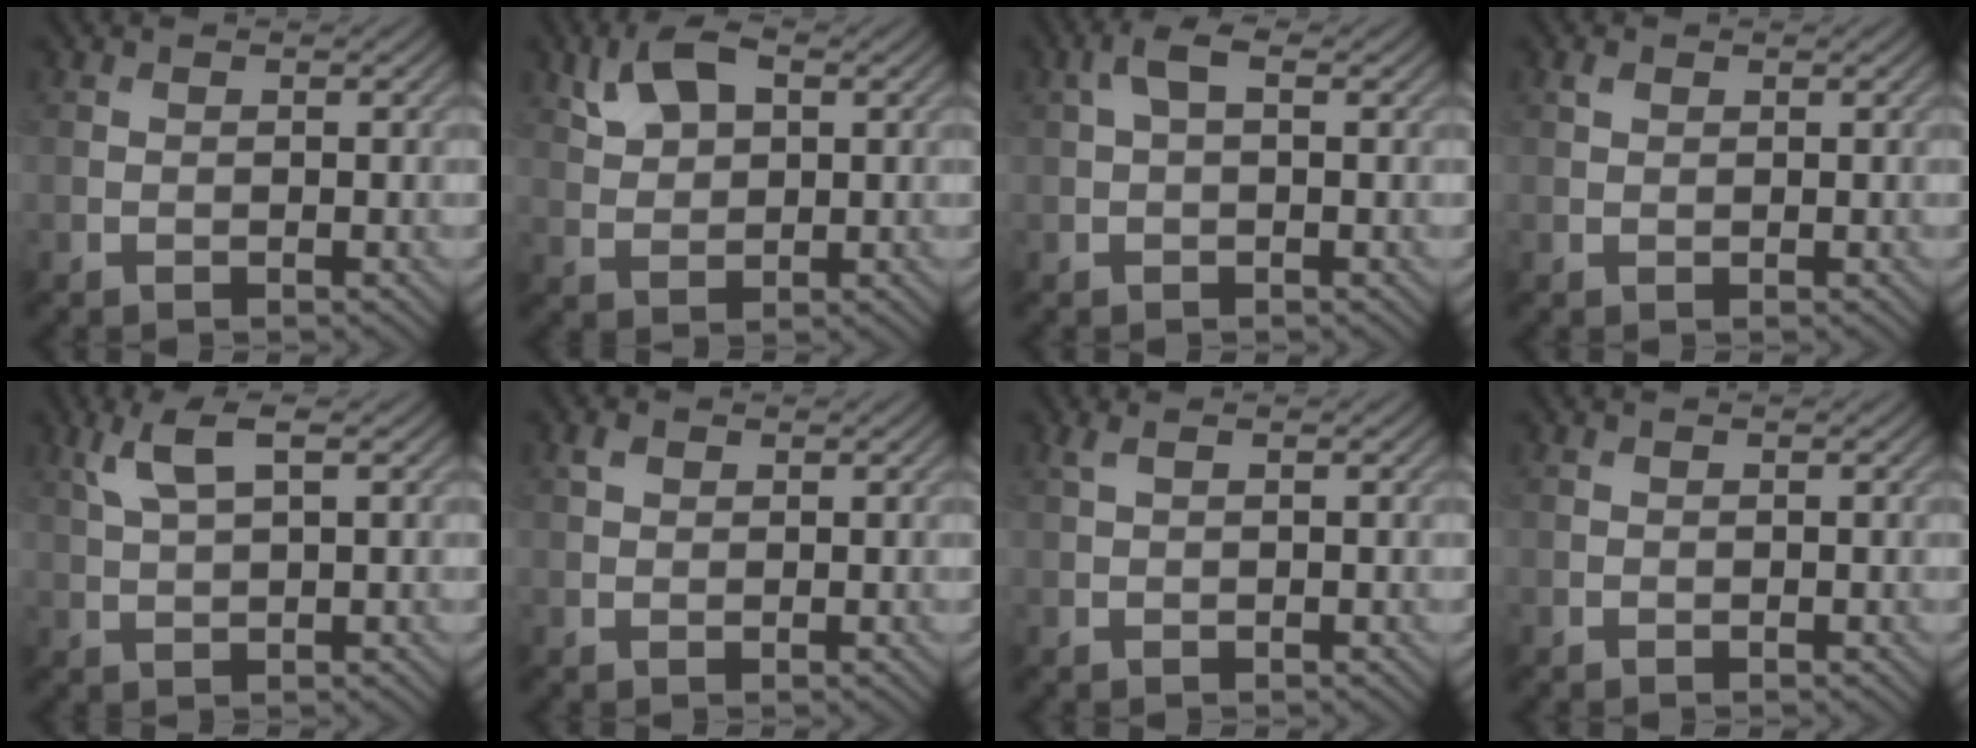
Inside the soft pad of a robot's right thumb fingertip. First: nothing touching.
{"total": 5.9, "force": [2.8, 3.3, 4.1], "torque": [-0.090, 0.006, 0.052]}
{"total": 2.7, "force": [0.8, 1.1, 2.3], "torque": [-0.052, 0.009, 0.011]}
{"total": 0.8, "force": [0.5, 0.5, 0.4], "torque": [-0.010, 0.001, 0.010]}
{"total": 4.3, "force": [2.1, 1.1, 3.6], "torque": [-0.090, 0.009, 0.046]}
{"total": 1.3, "force": [0.7, 0.8, 0.7], "torque": [-0.015, 0.004, 0.013]}
{"total": 1.1, "force": [0.6, 0.2, 0.9], "torque": [-0.025, 0.007, 0.013]}
{"total": 0.0}